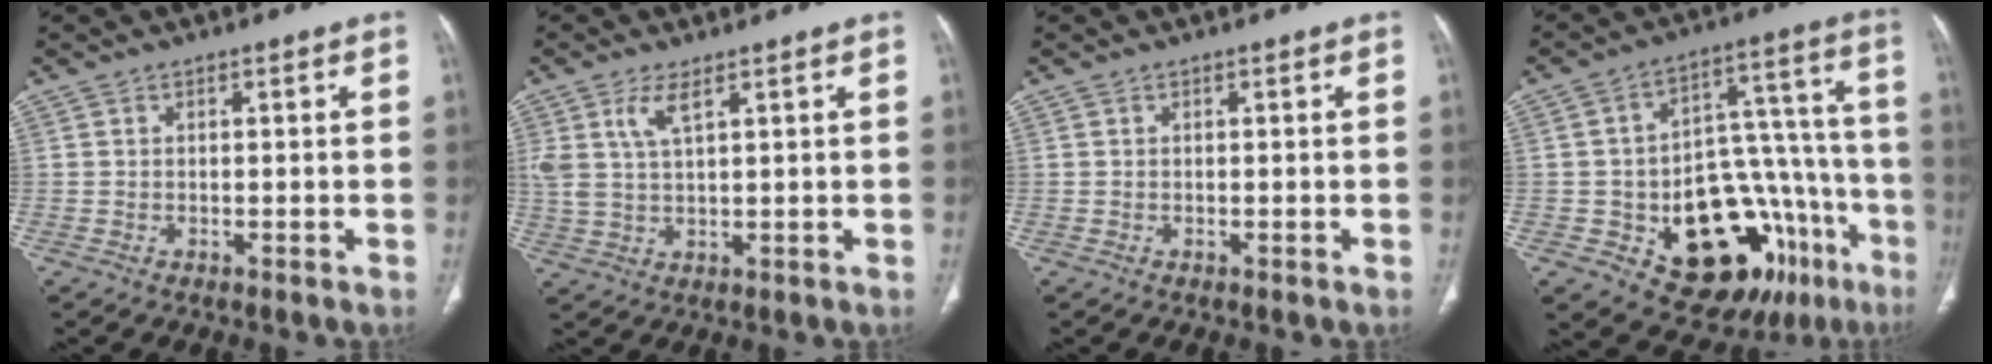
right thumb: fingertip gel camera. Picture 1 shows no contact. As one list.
[{"total": 5.0, "force": [2.6, 1.7, 4.0], "torque": [-0.090, -0.009, 0.062]}, {"total": 0.0}, {"total": 25.4, "force": [-10.8, 14.0, 18.3], "torque": [-0.183, 0.082, -0.137]}]